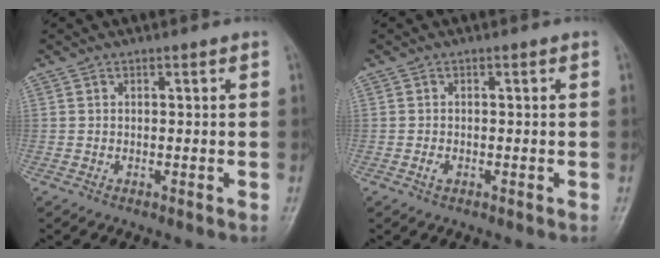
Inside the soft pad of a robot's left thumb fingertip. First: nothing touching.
{"total": 1.1, "force": [-0.5, 0.7, 0.7], "torque": [-0.015, 0.002, -0.008]}